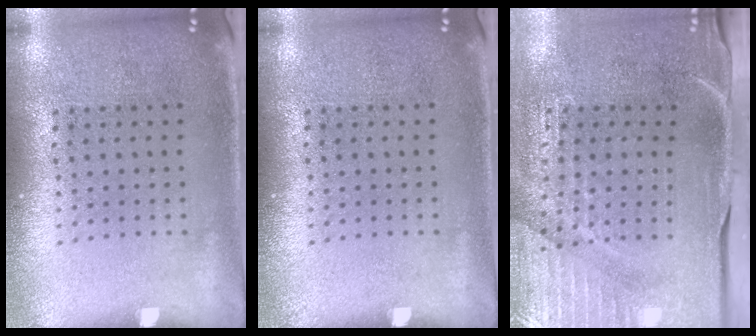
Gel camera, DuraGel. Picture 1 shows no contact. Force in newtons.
{"total": 0.0}
{"total": 4.6, "press": 3.9, "slide": 2.5}